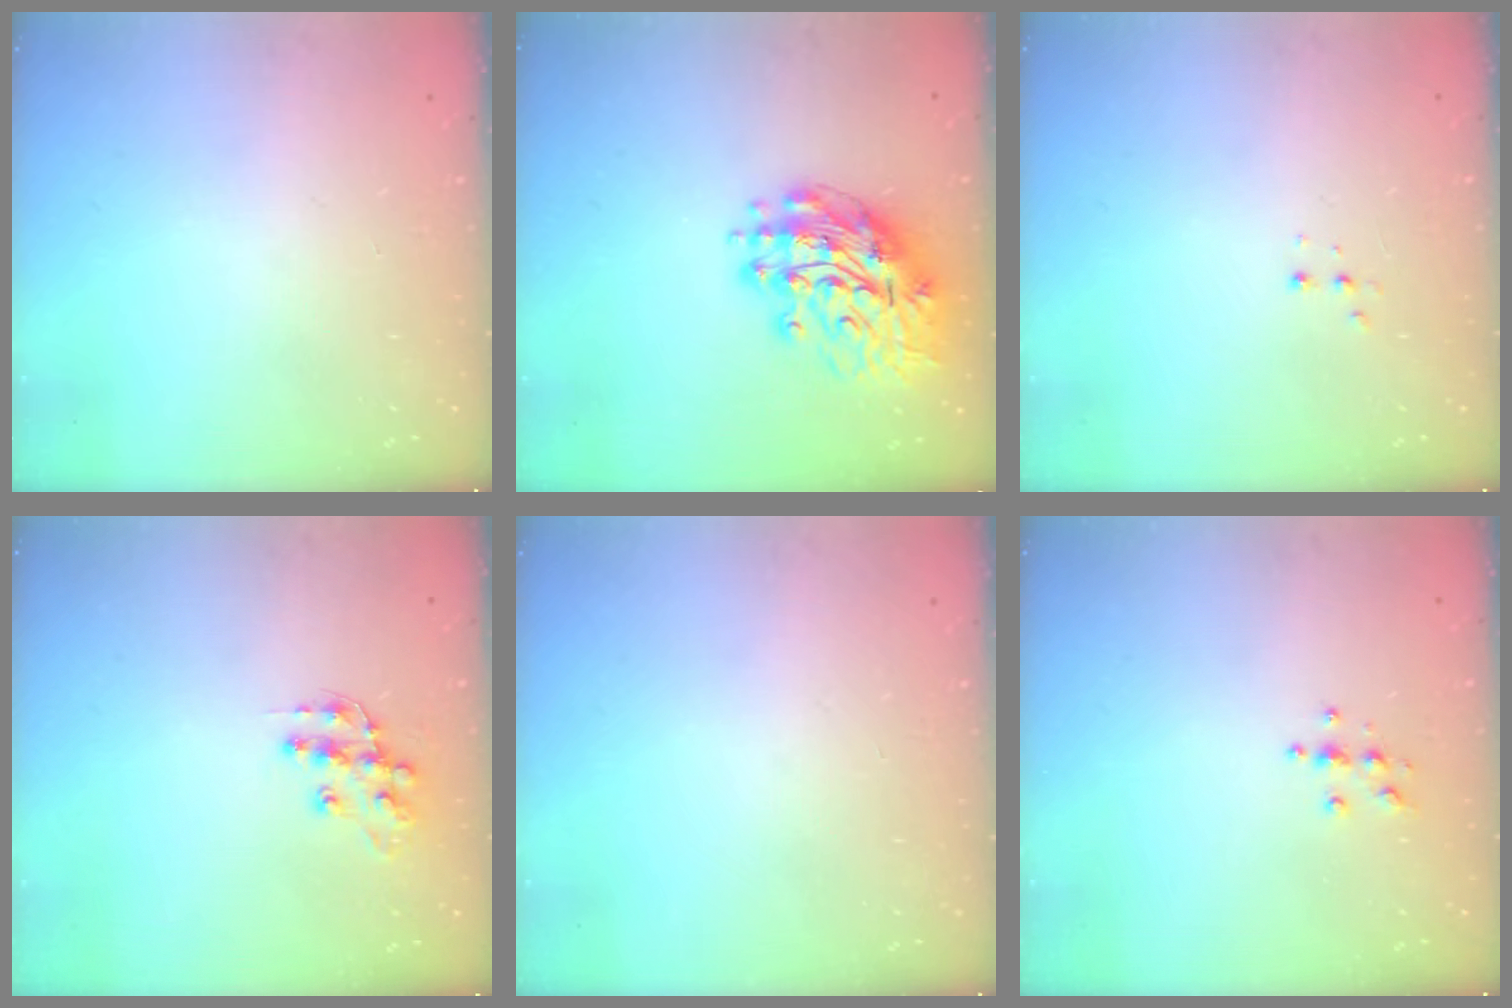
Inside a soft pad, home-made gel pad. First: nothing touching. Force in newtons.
{"total": 14.3, "press": 14.2, "slide": 1.9}
{"total": 3.0, "press": 2.9, "slide": 0.7}
{"total": 11.6, "press": 11.5, "slide": 0.9}
{"total": 0.0}
{"total": 3.6, "press": 3.6, "slide": 0.4}